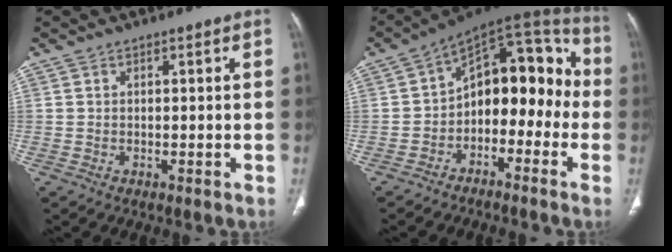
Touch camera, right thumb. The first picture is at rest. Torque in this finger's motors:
{"motor_torque": [-0.30, 1.48, 0.48, -0.18, 0.11]}